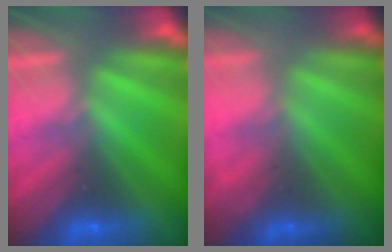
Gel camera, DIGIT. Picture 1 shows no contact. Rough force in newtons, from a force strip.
{"total": 1.7}